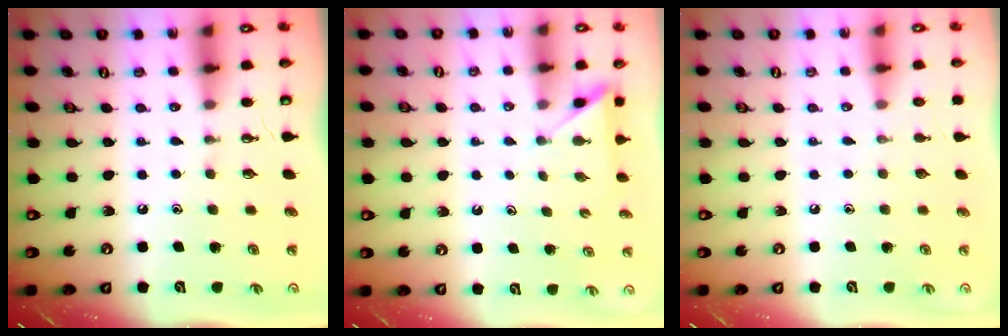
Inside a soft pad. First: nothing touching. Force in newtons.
{"total": 3.0, "press": 3.0, "slide": 0.3}
{"total": 0.0}